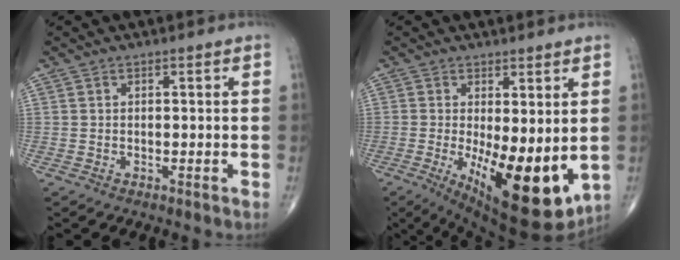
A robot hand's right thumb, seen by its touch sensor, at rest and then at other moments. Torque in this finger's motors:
{"motor_torque": [0.64, 2.15, 0.96, 0.48, 0.52]}